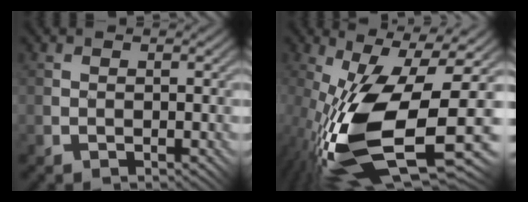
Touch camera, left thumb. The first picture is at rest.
{"total": 16.2, "force": [-4.7, 5.0, 14.6], "torque": [-0.312, -0.013, -0.084]}